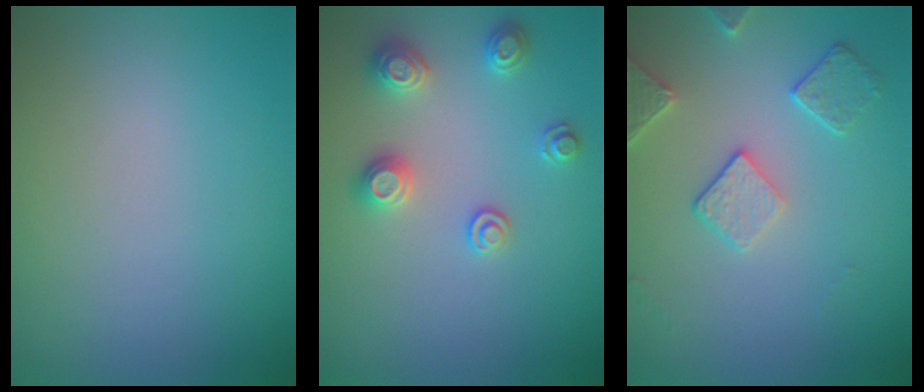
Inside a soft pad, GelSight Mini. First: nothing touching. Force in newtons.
{"total": 2.5, "press": 2.5, "slide": 0.3}
{"total": 2.9, "press": 2.8, "slide": 0.9}